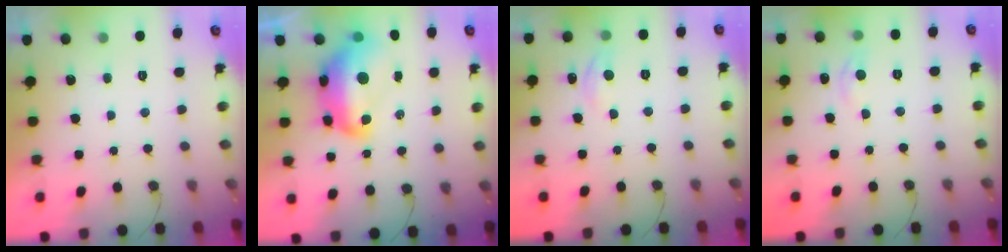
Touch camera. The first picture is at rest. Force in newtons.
{"total": 17.6, "press": 17.6, "slide": 1.5}
{"total": 4.7, "press": 4.7, "slide": 0.7}
{"total": 3.4, "press": 3.4, "slide": 0.4}